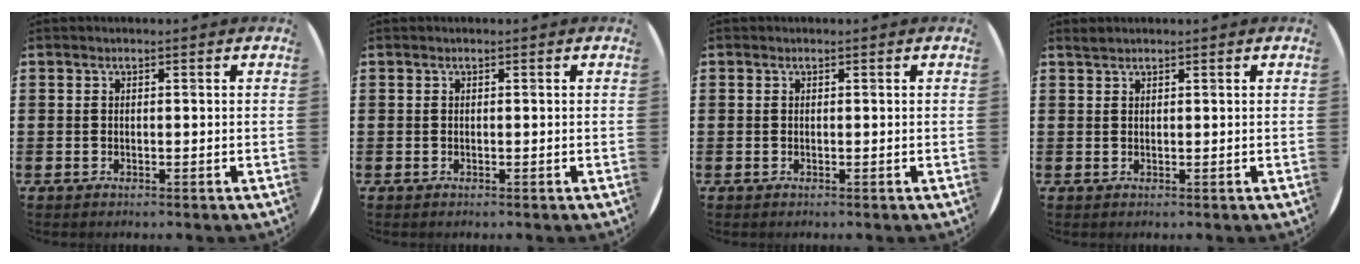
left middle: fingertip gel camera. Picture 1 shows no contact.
{"total": 0.0}
{"total": 0.0}
{"total": 0.7, "force": [0.7, 0.0, -0.1], "torque": [0.000, 0.000, 0.015]}